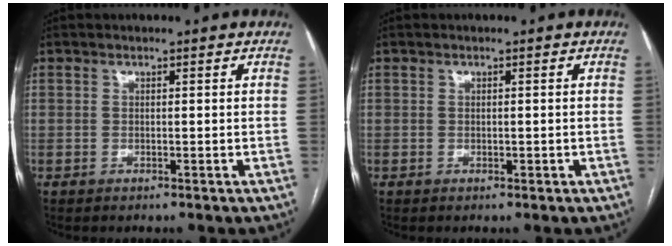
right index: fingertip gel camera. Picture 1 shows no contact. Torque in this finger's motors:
{"motor_torque": [-0.07, -0.01, -0.03, 0.00]}